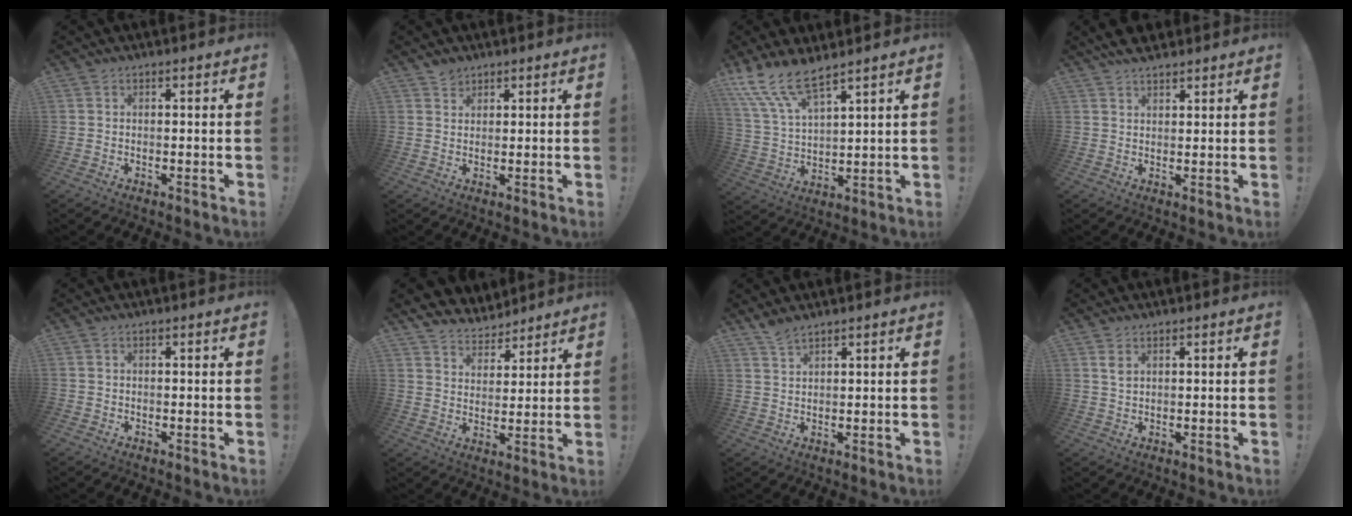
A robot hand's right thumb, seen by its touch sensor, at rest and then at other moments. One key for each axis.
{"total": 2.6, "fx": 2.1, "fy": 1.5, "fz": 0.3, "tx": 0.001, "ty": -0.012, "tz": 0.038}
{"total": 11.4, "fx": 9.5, "fy": 2.9, "fz": 5.8, "tx": -0.134, "ty": -0.045, "tz": 0.178}
{"total": 4.8, "fx": 4.3, "fy": 1.5, "fz": 1.3, "tx": -0.018, "ty": -0.023, "tz": 0.080}
{"total": 1.0, "fx": -0.7, "fy": 0.7, "fz": 0.1, "tx": 0.001, "ty": 0.004, "tz": -0.013}
{"total": 5.9, "fx": 4.5, "fy": 3.7, "fz": 0.8, "tx": -0.022, "ty": -0.040, "tz": 0.090}
{"total": 3.4, "fx": 2.9, "fy": 0.6, "fz": 1.8, "tx": -0.036, "ty": -0.017, "tz": 0.053}
{"total": 2.4, "fx": 1.2, "fy": 1.2, "fz": 1.6, "tx": -0.018, "ty": -0.003, "tz": 0.018}